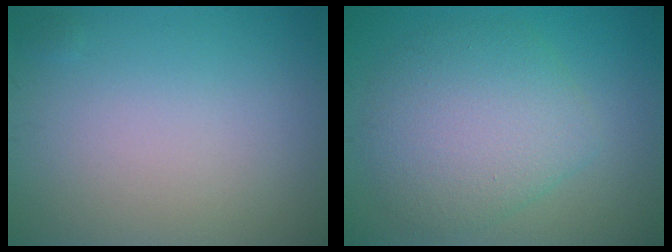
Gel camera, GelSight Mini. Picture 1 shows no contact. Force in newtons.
{"total": 6.0, "press": 6.0, "slide": 0.2}